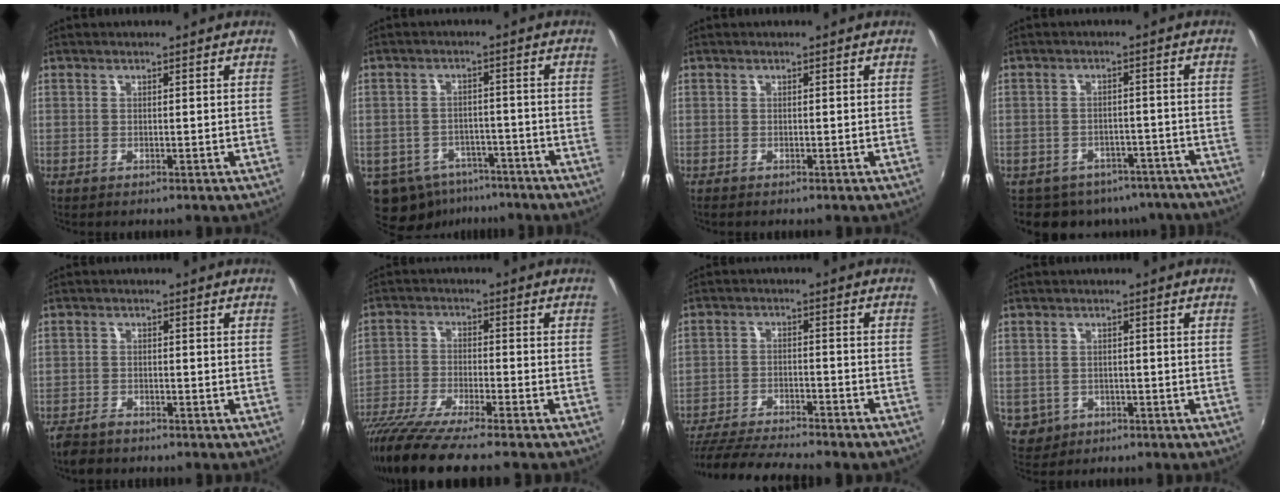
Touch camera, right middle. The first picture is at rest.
{"total": 10.8, "force": [-5.2, 8.3, 4.6], "torque": [-0.125, -0.006, -0.057]}
{"total": 0.0}
{"total": 13.0, "force": [-10.4, 6.9, 3.7], "torque": [-0.081, 0.009, -0.118]}
{"total": 4.5, "force": [-3.9, 1.7, 1.5], "torque": [-0.048, -0.013, -0.073]}
{"total": 15.1, "force": [-12.6, 0.2, 8.2], "torque": [-0.176, -0.048, -0.229]}
{"total": 18.9, "force": [-16.3, 3.0, 9.1], "torque": [-0.181, -0.037, -0.250]}
{"total": 4.7, "force": [-1.4, 4.2, 1.5], "torque": [-0.043, 0.000, -0.009]}